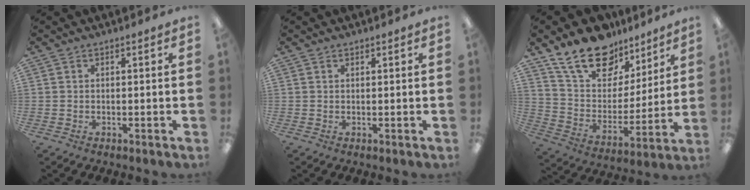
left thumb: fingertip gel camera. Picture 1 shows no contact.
{"total": 0.6, "force": [0.5, 0.3, 0.1], "torque": [-0.003, 0.001, 0.010]}
{"total": 19.2, "force": [13.8, 10.8, 7.9], "torque": [-0.152, -0.083, 0.253]}